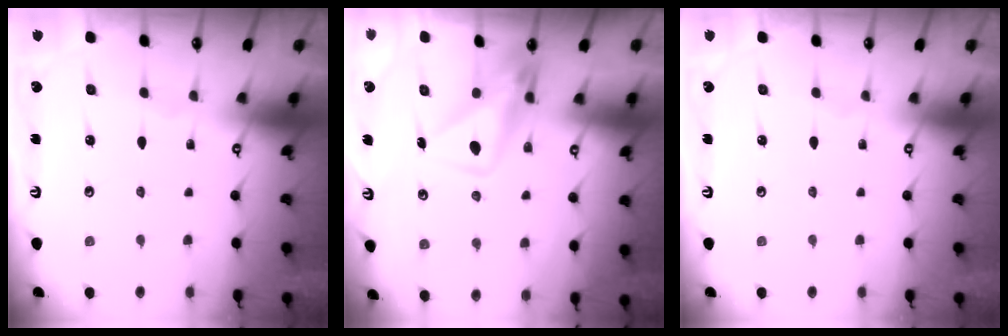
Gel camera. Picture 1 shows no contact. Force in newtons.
{"total": 10.2, "press": 10.2, "slide": 0.9}
{"total": 0.0}